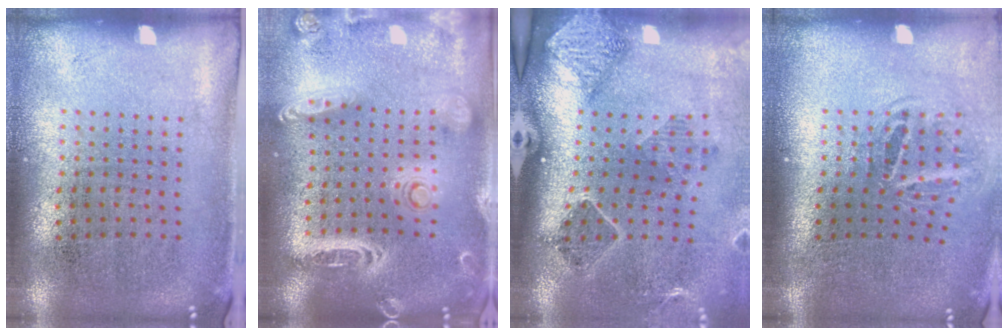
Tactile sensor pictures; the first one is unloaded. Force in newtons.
{"total": 2.7, "press": 2.3, "slide": 1.4}
{"total": 1.8, "press": 1.6, "slide": 0.7}
{"total": 1.8, "press": 1.2, "slide": 1.3}